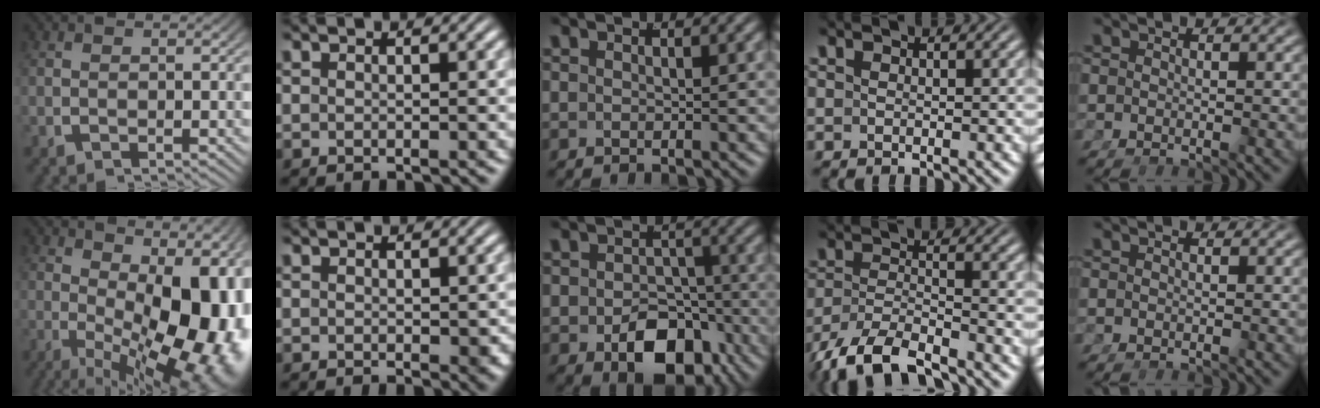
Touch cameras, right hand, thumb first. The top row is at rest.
{"thumb": {"total": 19.2, "force": [-3.3, 11.0, 15.4], "torque": [-0.238, -0.063, -0.014]}, "index": {"total": 1.0, "force": [-0.1, 0.5, 0.8], "torque": [-0.007, -0.009, 0.003]}, "middle": {"total": 6.3, "force": [-3.7, 3.6, 3.7], "torque": [-0.031, -0.025, -0.049]}, "ring": {"total": 7.3, "force": [-5.0, 3.7, 3.8], "torque": [-0.087, -0.033, -0.067]}}